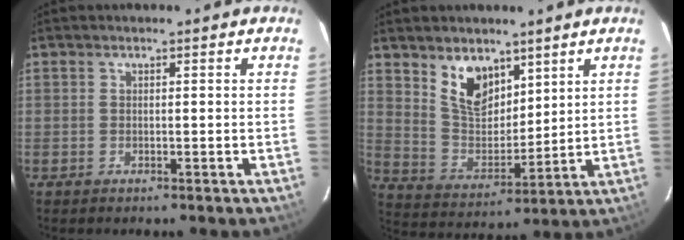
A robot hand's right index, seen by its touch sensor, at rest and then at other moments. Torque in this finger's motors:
{"motor_torque": [0.95, 0.89, 0.24, 0.06]}